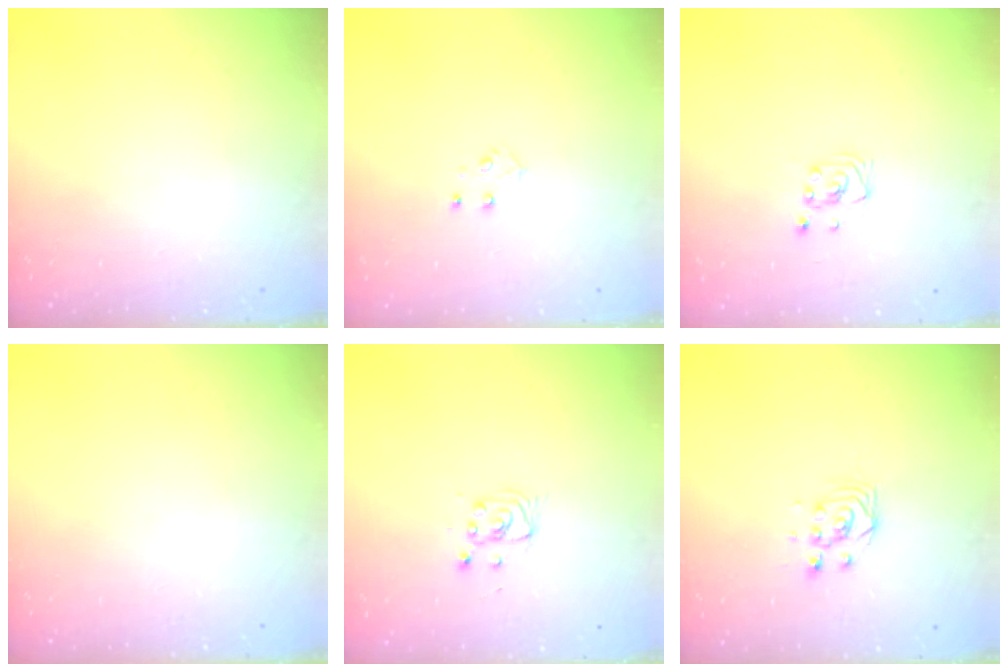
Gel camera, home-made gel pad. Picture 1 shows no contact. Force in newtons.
{"total": 3.7, "press": 3.7, "slide": 0.4}
{"total": 2.0, "press": 2.0, "slide": 0.1}
{"total": 0.0}
{"total": 2.9, "press": 2.9, "slide": 0.4}
{"total": 4.6, "press": 4.5, "slide": 0.2}